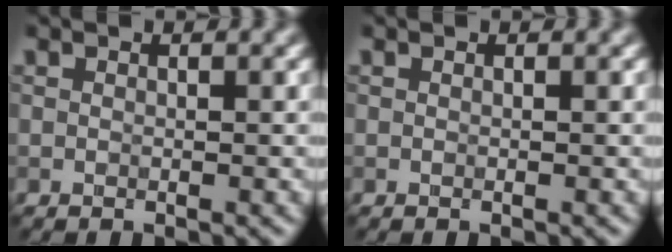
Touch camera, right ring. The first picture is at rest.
{"total": 0.0}